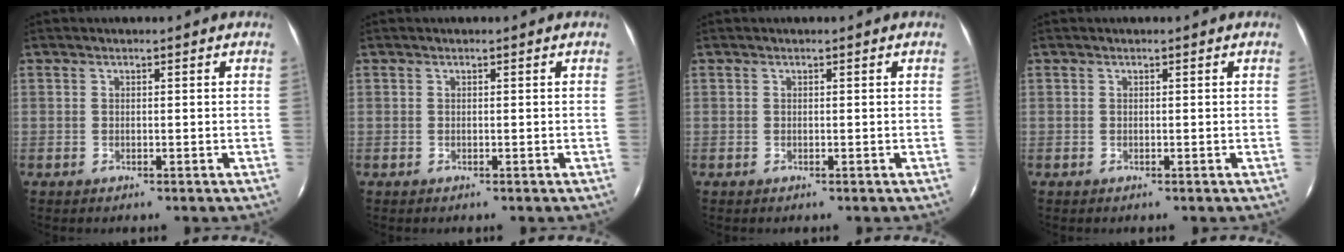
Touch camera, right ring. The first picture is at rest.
{"total": 0.0}
{"total": 0.0}
{"total": 0.0}